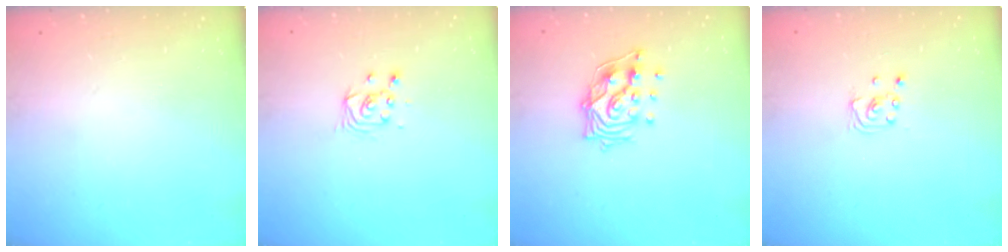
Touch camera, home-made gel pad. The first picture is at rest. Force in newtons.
{"total": 3.1, "press": 3.1, "slide": 0.3}
{"total": 12.9, "press": 12.8, "slide": 1.2}
{"total": 2.1, "press": 2.1, "slide": 0.2}